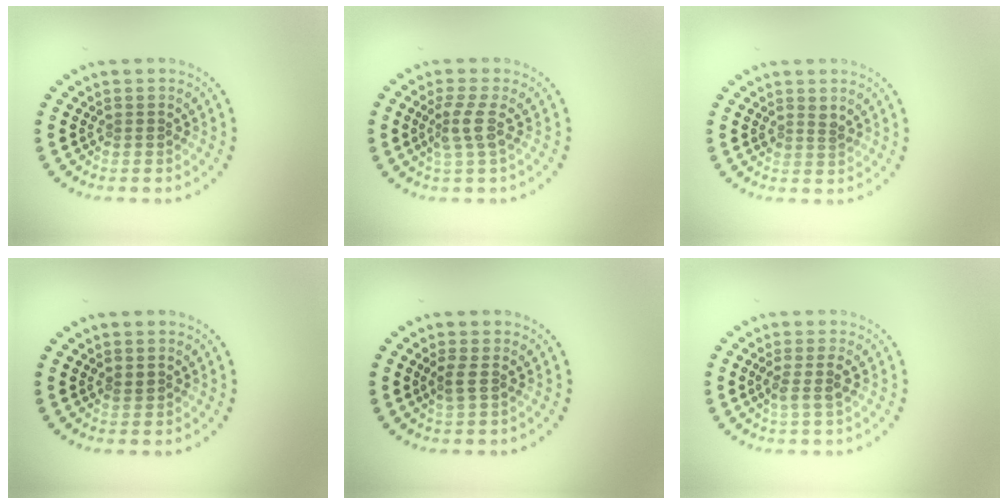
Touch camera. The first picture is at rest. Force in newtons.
{"total": 2.4, "press": 1.8, "slide": 1.6}
{"total": 1.1, "press": 0.8, "slide": 0.7}
{"total": 0.7, "press": 0.7, "slide": 0.3}
{"total": 1.5, "press": 1.2, "slide": 0.8}
{"total": 1.9, "press": 1.5, "slide": 1.2}